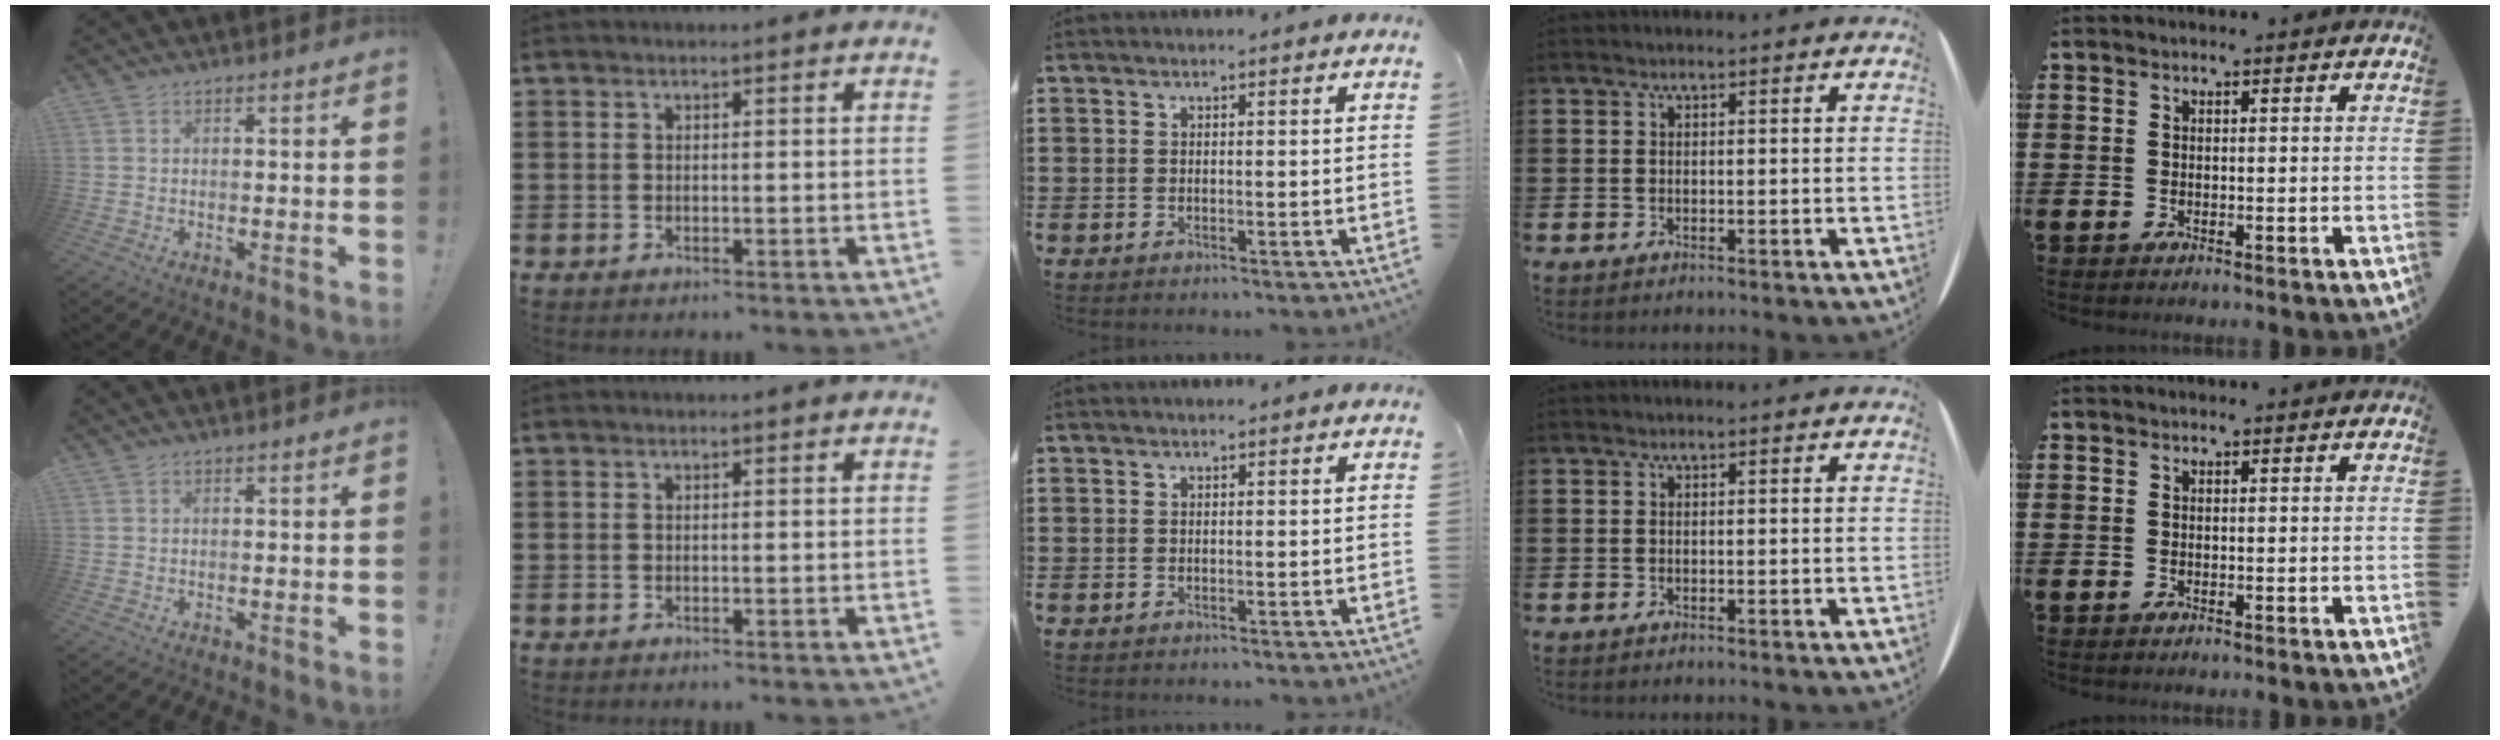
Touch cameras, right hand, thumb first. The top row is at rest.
{}